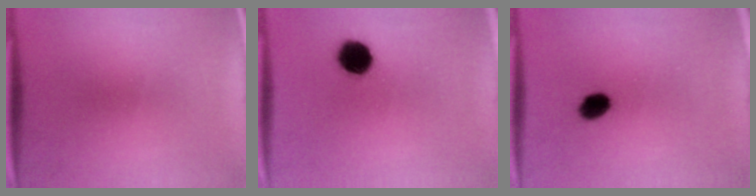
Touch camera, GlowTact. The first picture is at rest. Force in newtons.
{"total": 8.9}
{"total": 5.3}